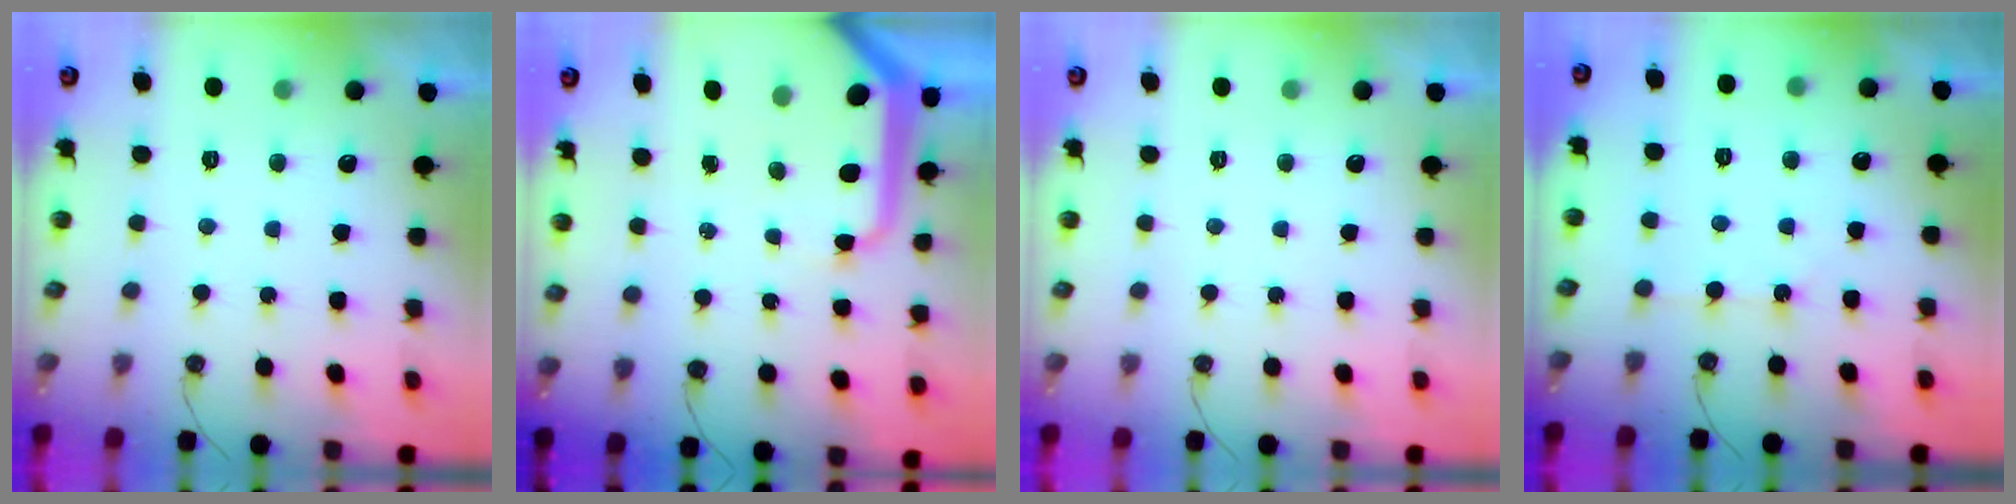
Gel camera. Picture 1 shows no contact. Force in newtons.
{"total": 12.4, "press": 12.4, "slide": 1.3}
{"total": 0.0}
{"total": 1.6, "press": 1.6, "slide": 0.3}